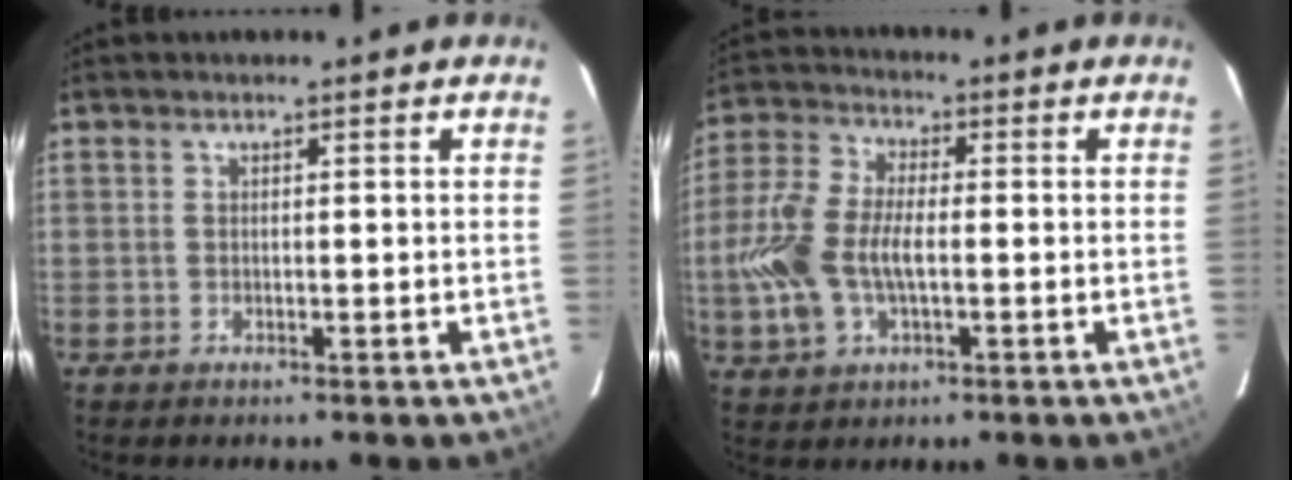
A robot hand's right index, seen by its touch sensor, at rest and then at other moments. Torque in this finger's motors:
{"motor_torque": [0.31, -0.14, 0.28, 0.16]}